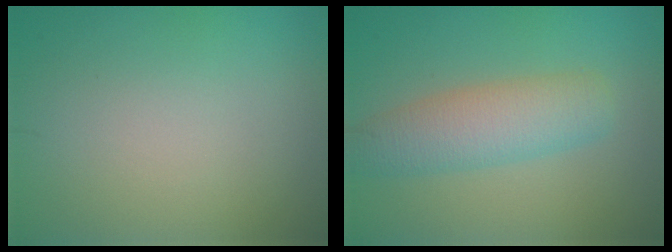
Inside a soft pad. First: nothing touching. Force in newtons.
{"total": 4.5, "press": 4.5, "slide": 0.1}